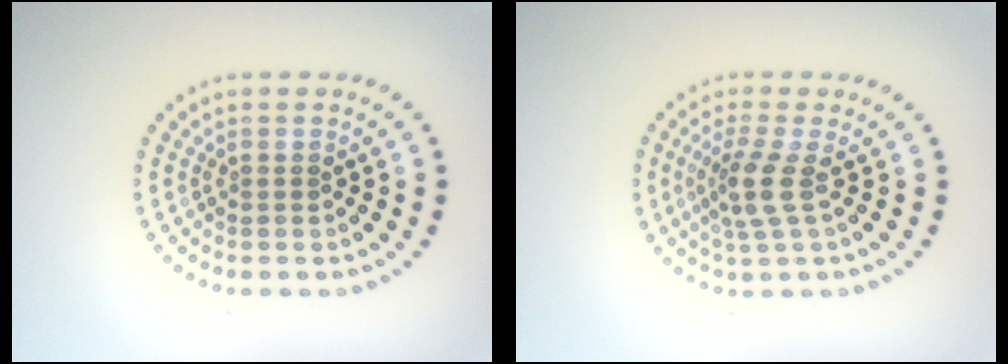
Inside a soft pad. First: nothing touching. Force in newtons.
{"total": 2.7, "press": 2.1, "slide": 1.7}